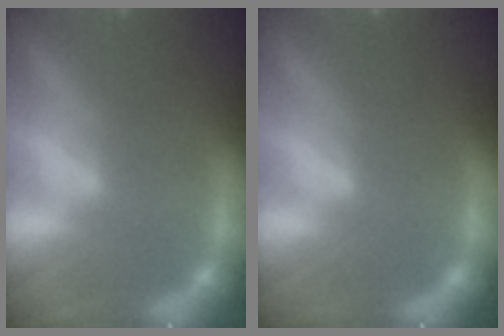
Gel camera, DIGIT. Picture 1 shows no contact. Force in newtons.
{"total": 0.0}